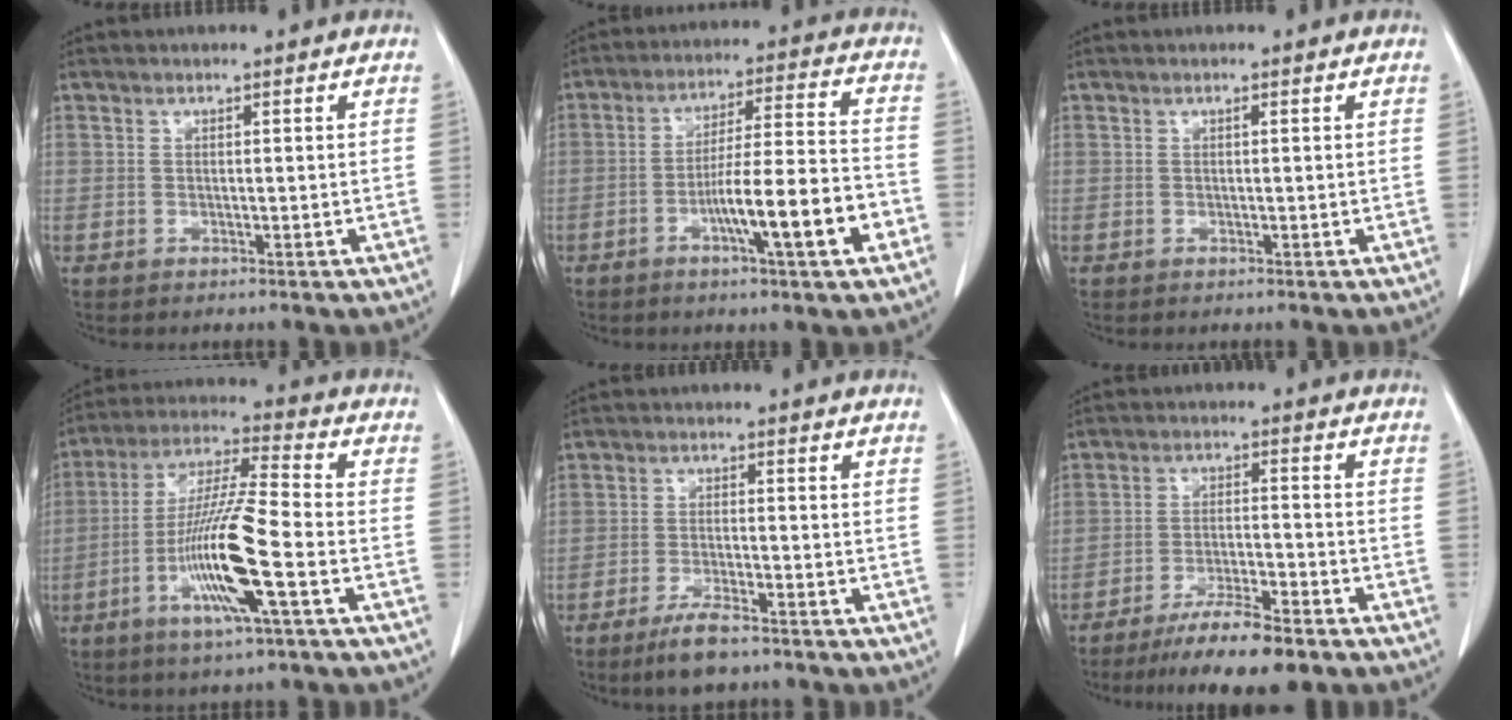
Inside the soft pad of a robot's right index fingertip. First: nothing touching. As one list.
[{"total": 12.7, "force": [-5.0, 0.5, 11.7], "torque": [-0.188, 0.003, -0.079]}, {"total": 0.0}, {"total": 14.2, "force": [-4.8, 0.3, 13.4], "torque": [-0.266, -0.011, -0.095]}, {"total": 5.3, "force": [-4.0, 0.9, 3.4], "torque": [-0.068, -0.009, -0.070]}, {"total": 10.0, "force": [-7.6, 1.0, 6.4], "torque": [-0.101, -0.021, -0.125]}]